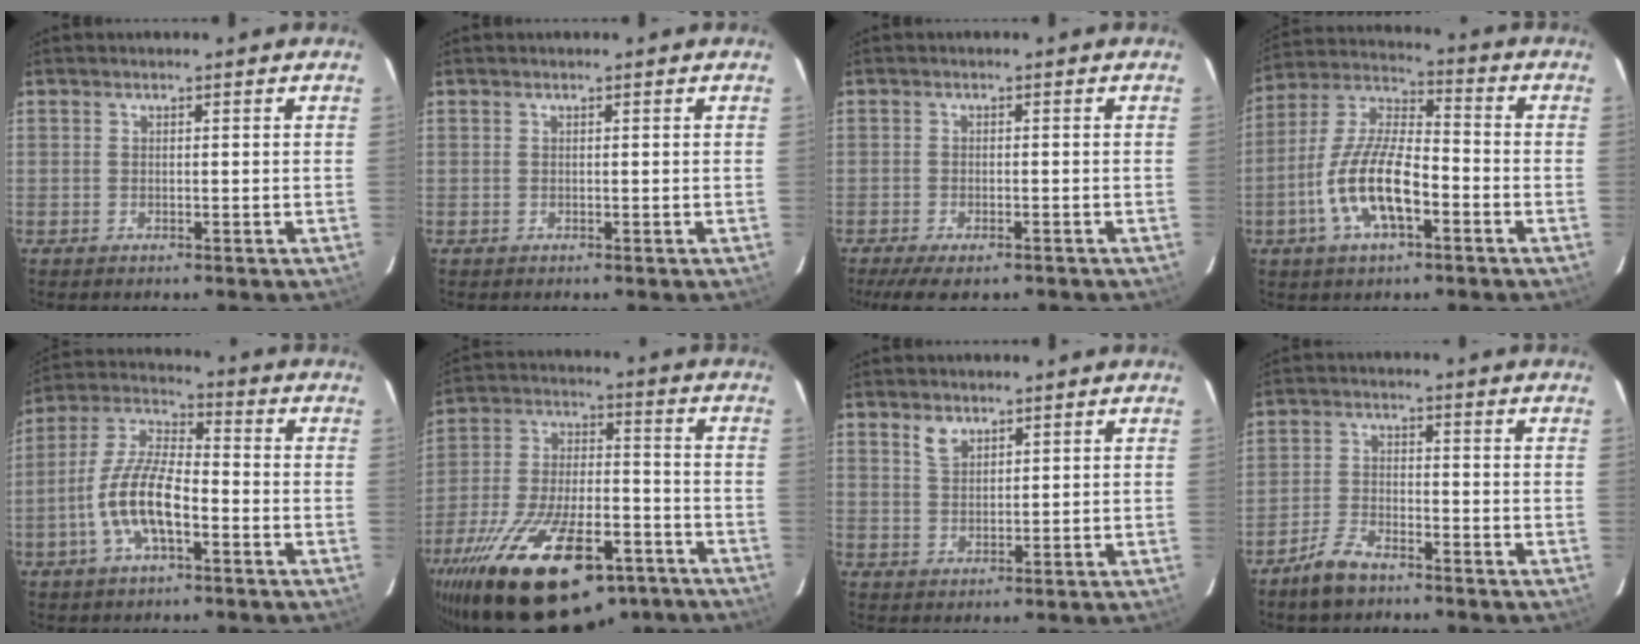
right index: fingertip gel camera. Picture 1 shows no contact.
{"total": 0.0}
{"total": 7.8, "force": [-5.8, 2.6, 4.5], "torque": [-0.106, -0.027, -0.094]}
{"total": 14.1, "force": [-5.2, 5.2, 12.1], "torque": [-0.252, -0.001, -0.100]}
{"total": 11.8, "force": [-4.2, 4.1, 10.2], "torque": [-0.218, 0.005, -0.082]}
{"total": 29.9, "force": [-19.6, 12.5, 18.7], "torque": [-0.359, -0.030, -0.296]}
{"total": 3.2, "force": [2.2, 1.8, 1.6], "torque": [-0.027, 0.005, 0.042]}
{"total": 6.2, "force": [-4.8, 2.4, 3.1], "torque": [-0.081, 0.004, -0.092]}